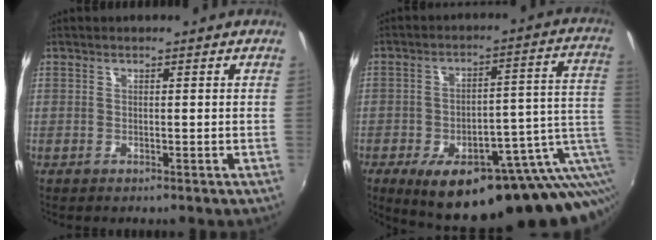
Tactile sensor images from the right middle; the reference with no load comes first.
{"total": 24.6, "force": [-9.5, 10.1, 20.4], "torque": [-0.280, -0.015, -0.112]}